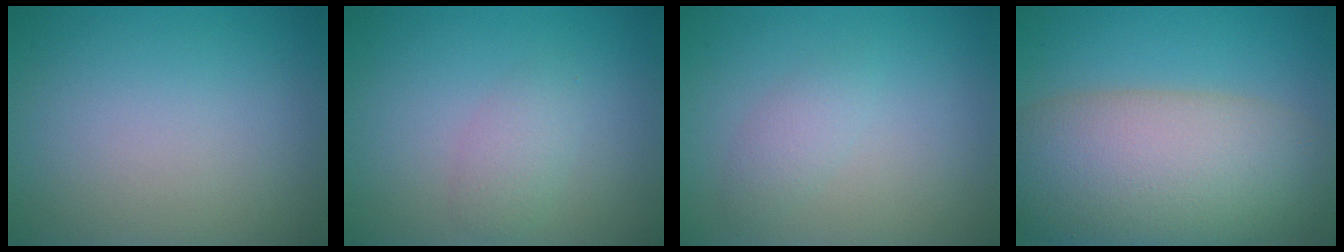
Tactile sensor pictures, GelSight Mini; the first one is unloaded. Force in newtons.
{"total": 1.8, "press": 1.8, "slide": 0.1}
{"total": 1.4, "press": 1.4, "slide": 0.1}
{"total": 11.8, "press": 11.7, "slide": 0.7}